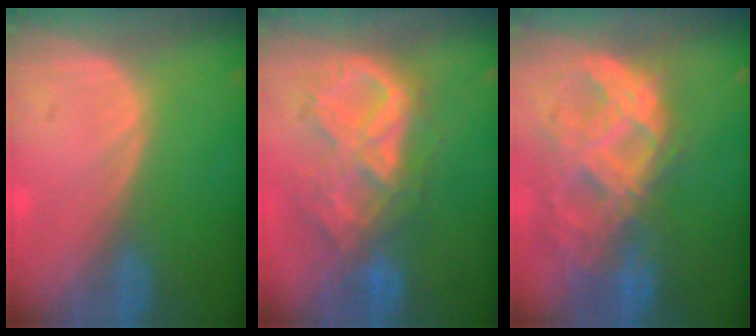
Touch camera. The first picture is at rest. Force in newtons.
{"total": 10.2, "press": 8.7, "slide": 5.3}
{"total": 11.3, "press": 9.5, "slide": 6.0}